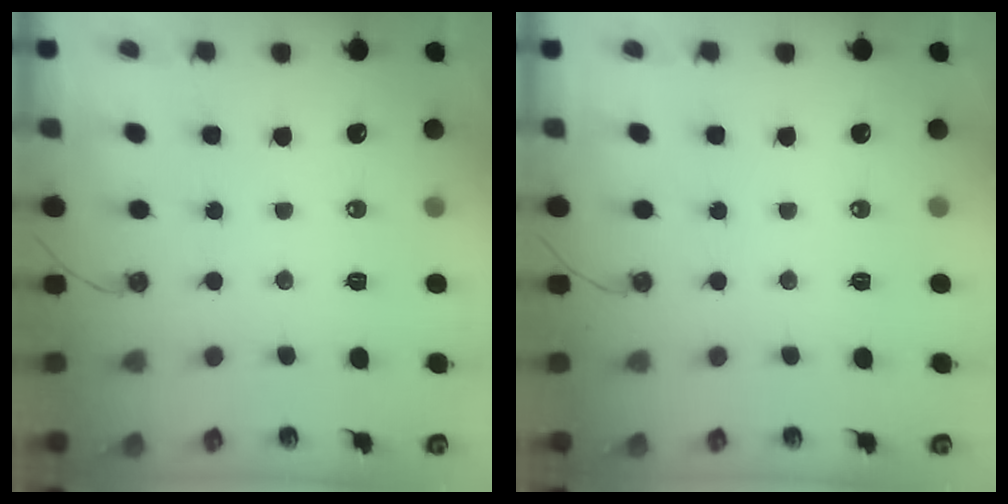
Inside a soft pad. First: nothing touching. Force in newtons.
{"total": 0.0}